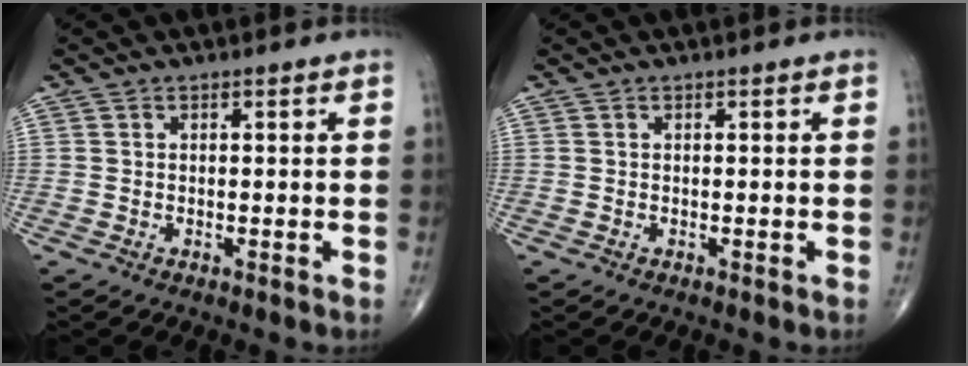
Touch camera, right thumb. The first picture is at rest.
{"total": 0.0}